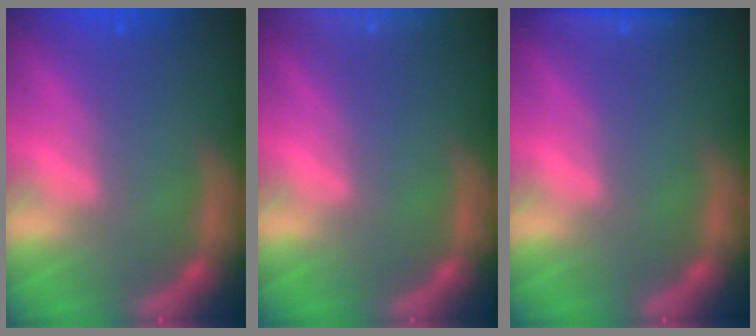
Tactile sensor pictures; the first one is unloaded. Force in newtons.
{"total": 8.0}
{"total": 1.9}